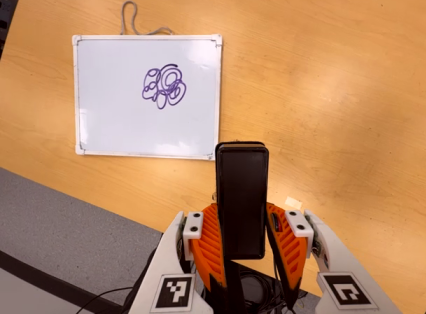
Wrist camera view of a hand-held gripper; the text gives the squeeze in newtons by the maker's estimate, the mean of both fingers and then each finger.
{"total": 4.8, "left": 3.3, "right": 6.2}